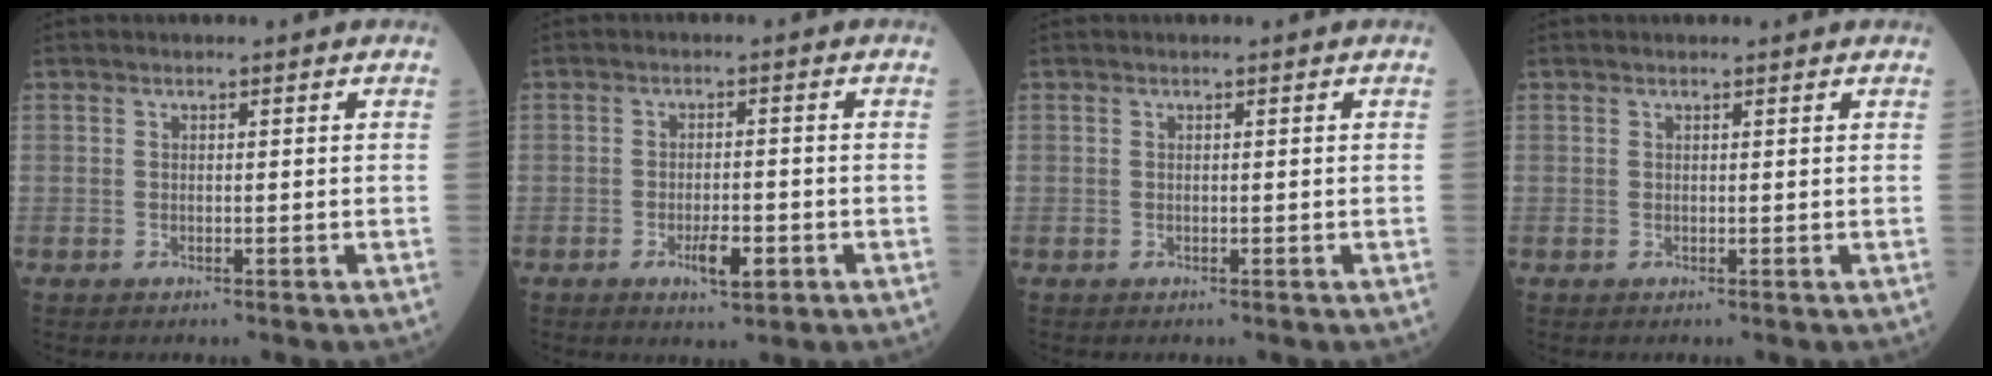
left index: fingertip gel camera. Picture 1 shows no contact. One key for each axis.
{"total": 4.2, "fx": -1.9, "fy": 1.3, "fz": 3.6, "tx": -0.061, "ty": 0.000, "tz": -0.027}
{"total": 0.0}
{"total": 1.2, "fx": 1.1, "fy": 0.2, "fz": 0.4, "tx": -0.009, "ty": 0.011, "tz": 0.011}